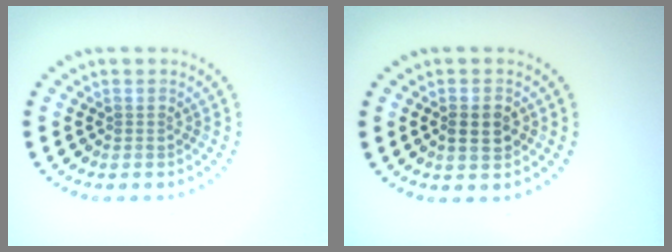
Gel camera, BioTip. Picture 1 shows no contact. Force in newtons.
{"total": 2.5, "press": 2.4, "slide": 0.4}